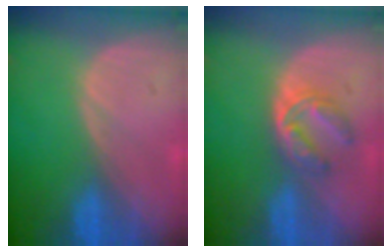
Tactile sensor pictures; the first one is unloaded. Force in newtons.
{"total": 5.1, "press": 4.7, "slide": 1.9}